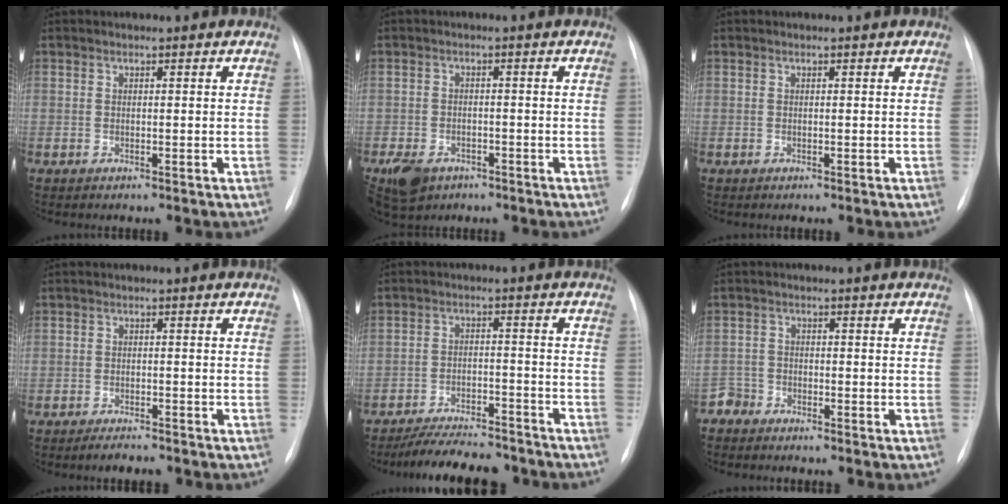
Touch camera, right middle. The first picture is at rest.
{"total": 6.9, "force": [-4.3, 4.6, 2.7], "torque": [-0.055, -0.004, -0.065]}
{"total": 0.0}
{"total": 2.3, "force": [-2.0, 0.7, 0.9], "torque": [-0.020, -0.003, -0.029]}
{"total": 11.6, "force": [-10.5, 2.9, 4.2], "torque": [-0.060, 0.006, -0.154]}
{"total": 2.1, "force": [-1.8, 0.7, -0.8], "torque": [0.022, 0.000, -0.036]}